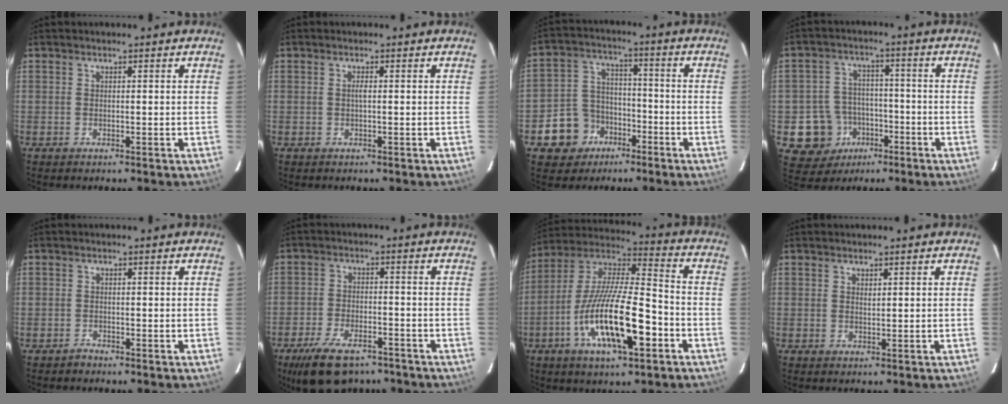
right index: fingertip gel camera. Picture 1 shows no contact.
{"total": 0.9, "force": [0.0, 0.0, 0.9], "torque": [-0.016, 0.002, -0.002]}
{"total": 9.9, "force": [-5.2, 8.2, 1.9], "torque": [-0.064, 0.035, -0.075]}
{"total": 10.4, "force": [-4.3, 9.4, 1.6], "torque": [-0.058, 0.032, -0.055]}
{"total": 1.0, "force": [-0.9, 0.5, -0.2], "torque": [0.003, 0.006, -0.016]}
{"total": 12.9, "force": [-9.1, 5.8, 7.0], "torque": [-0.156, -0.014, -0.151]}
{"total": 19.9, "force": [-7.5, 5.5, 17.6], "torque": [-0.330, -0.015, -0.136]}
{"total": 0.8, "force": [0.5, 0.4, 0.5], "torque": [-0.008, 0.002, 0.010]}